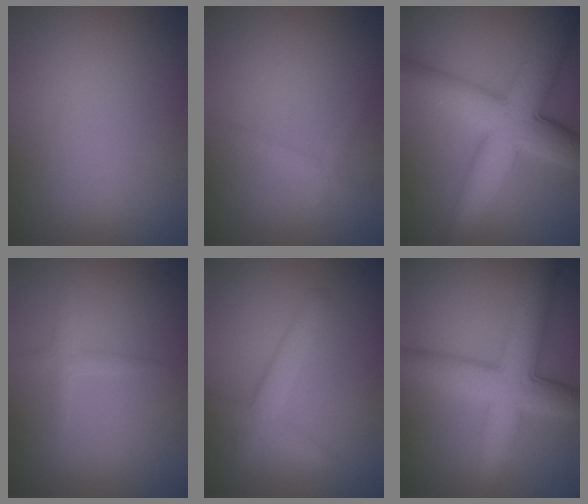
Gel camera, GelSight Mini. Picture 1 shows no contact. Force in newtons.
{"total": 0.9, "press": 0.9, "slide": 0.1}
{"total": 9.5, "press": 9.5, "slide": 0.1}
{"total": 1.3, "press": 1.3, "slide": 0.1}
{"total": 2.7, "press": 2.6, "slide": 0.1}
{"total": 7.2, "press": 7.2, "slide": 0.1}